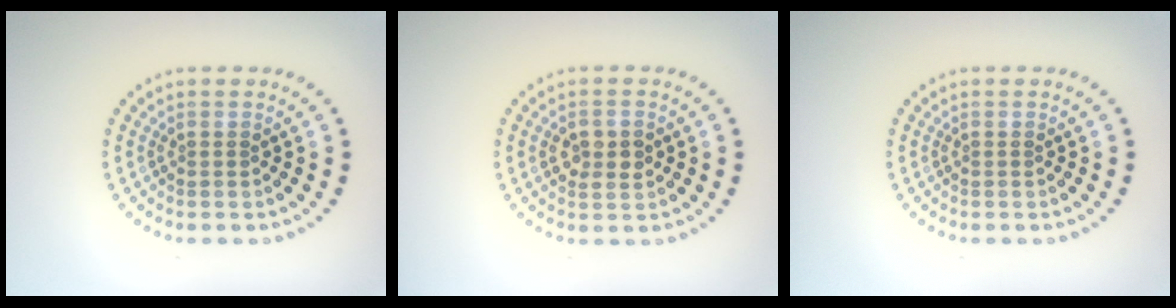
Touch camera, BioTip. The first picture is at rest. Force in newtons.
{"total": 2.3, "press": 2.3, "slide": 0.2}
{"total": 0.0}